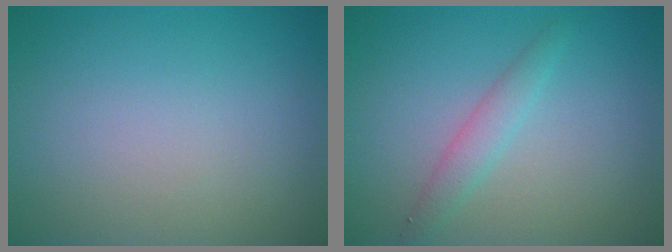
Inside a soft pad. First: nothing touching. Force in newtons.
{"total": 1.9, "press": 1.9, "slide": 0.1}